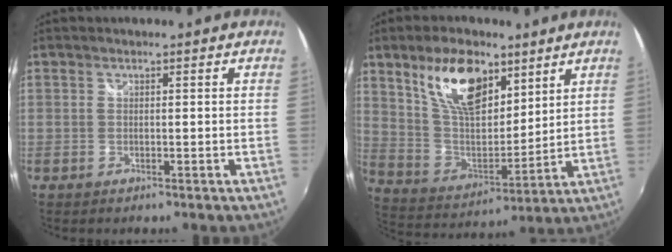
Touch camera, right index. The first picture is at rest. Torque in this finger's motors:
{"motor_torque": [1.03, 0.96, 0.49, 0.17]}